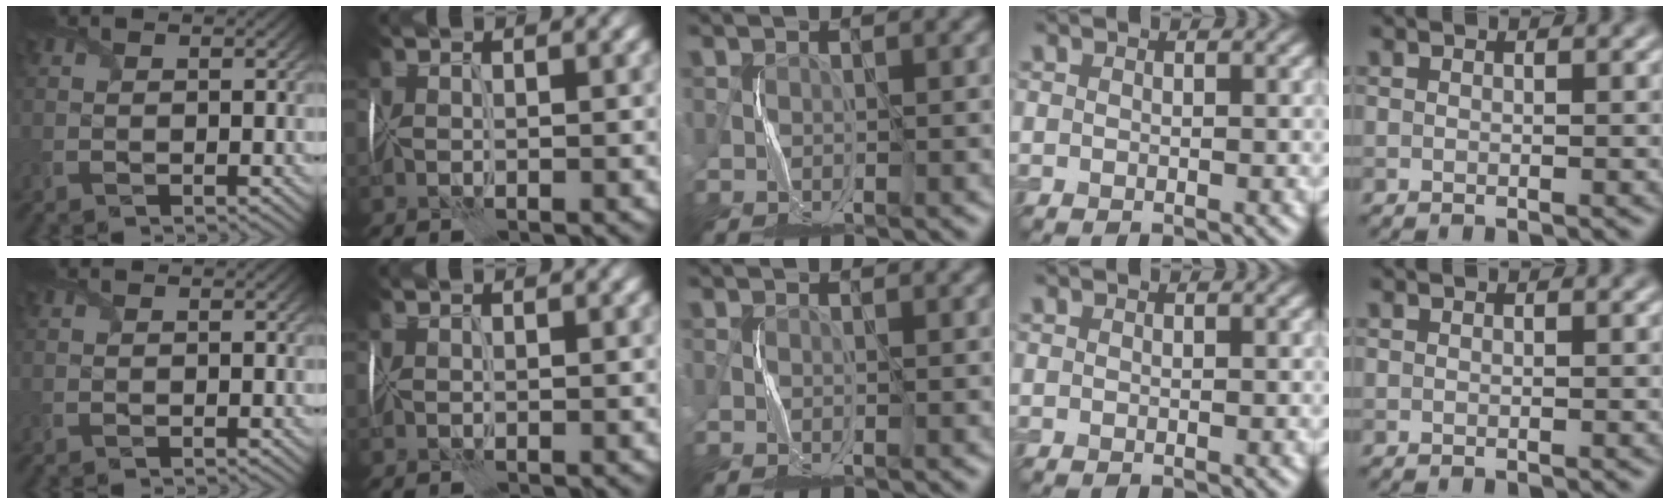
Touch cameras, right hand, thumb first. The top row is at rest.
{"middle": {"total": 0.5, "force": [-0.5, 0.0, 0.2], "torque": [-0.005, -0.001, -0.010]}}